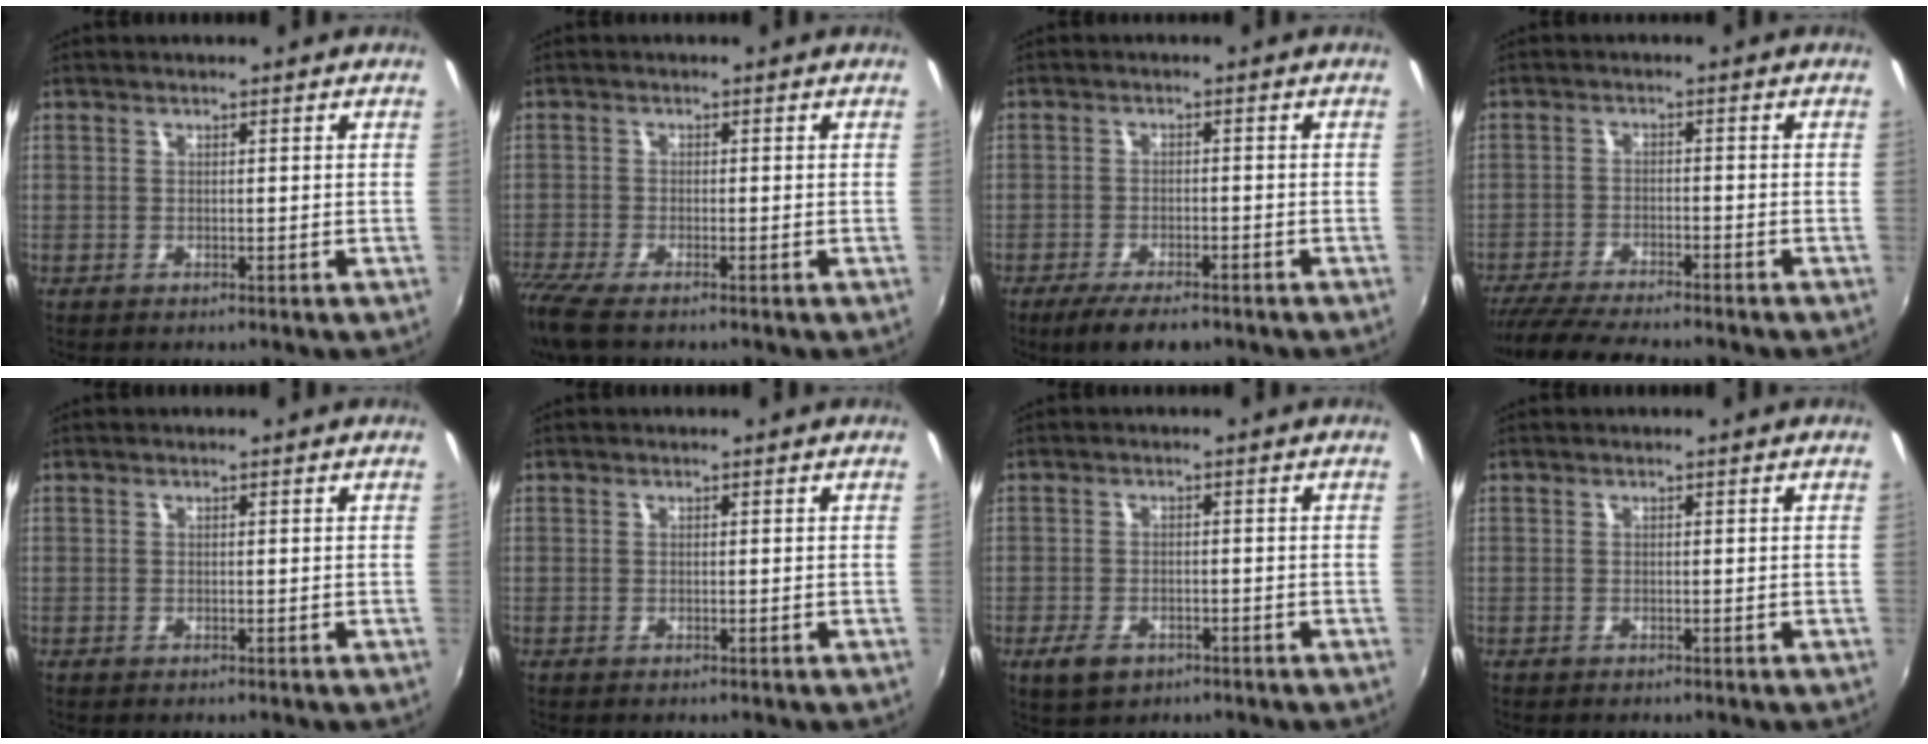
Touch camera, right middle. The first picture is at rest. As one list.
[{"total": 6.2, "force": [-4.9, 0.7, 3.7], "torque": [-0.097, -0.030, -0.096]}, {"total": 6.9, "force": [-5.2, 1.9, 4.1], "torque": [-0.094, -0.014, -0.086]}, {"total": 11.7, "force": [-10.5, 0.9, 5.3], "torque": [-0.123, -0.024, -0.173]}, {"total": 0.0}, {"total": 0.0}, {"total": 4.6, "force": [-2.6, 2.6, 2.7], "torque": [-0.065, -0.009, -0.044]}, {"total": 0.0}]